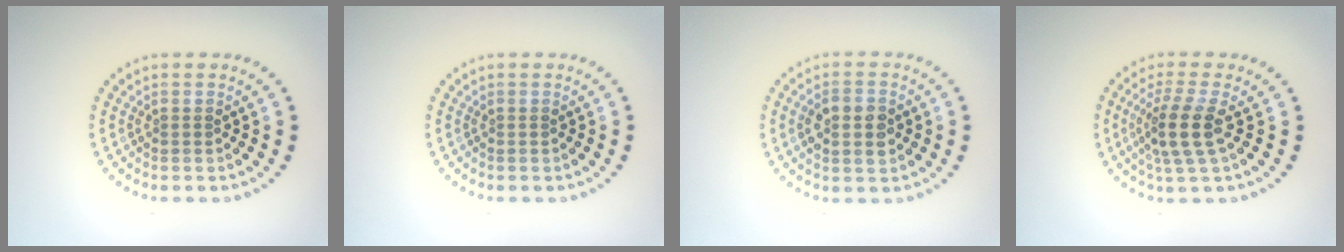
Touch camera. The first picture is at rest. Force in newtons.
{"total": 0.0}
{"total": 3.5, "press": 3.5, "slide": 0.1}
{"total": 3.8, "press": 3.0, "slide": 2.4}